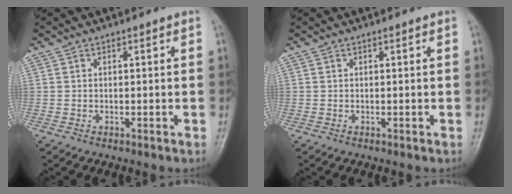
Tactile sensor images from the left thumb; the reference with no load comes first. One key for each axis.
{"total": 0.0}